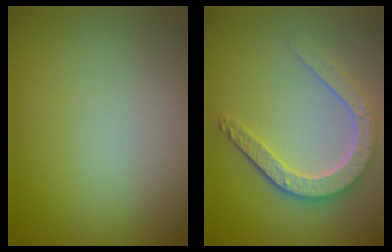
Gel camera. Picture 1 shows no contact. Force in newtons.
{"total": 4.7, "press": 3.7, "slide": 2.9}